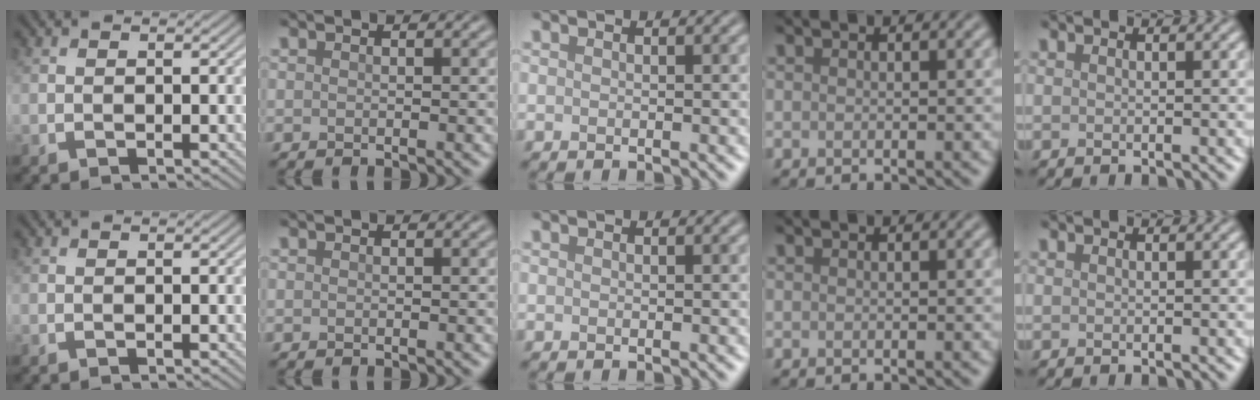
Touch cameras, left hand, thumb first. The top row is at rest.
{}